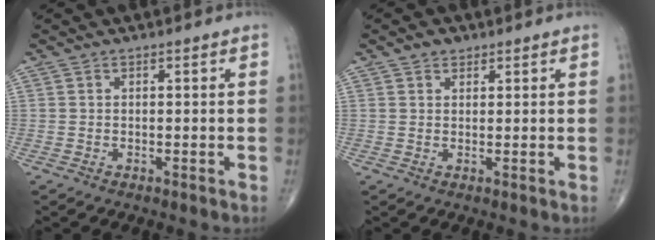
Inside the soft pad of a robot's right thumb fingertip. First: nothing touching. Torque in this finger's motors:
{"motor_torque": [-0.43, 0.08, 0.03, 0.11, -0.05]}